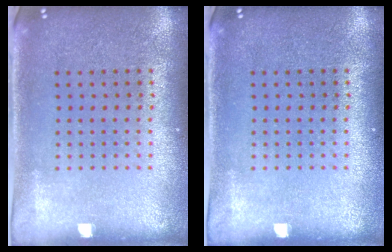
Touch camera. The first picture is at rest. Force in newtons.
{"total": 0.0}